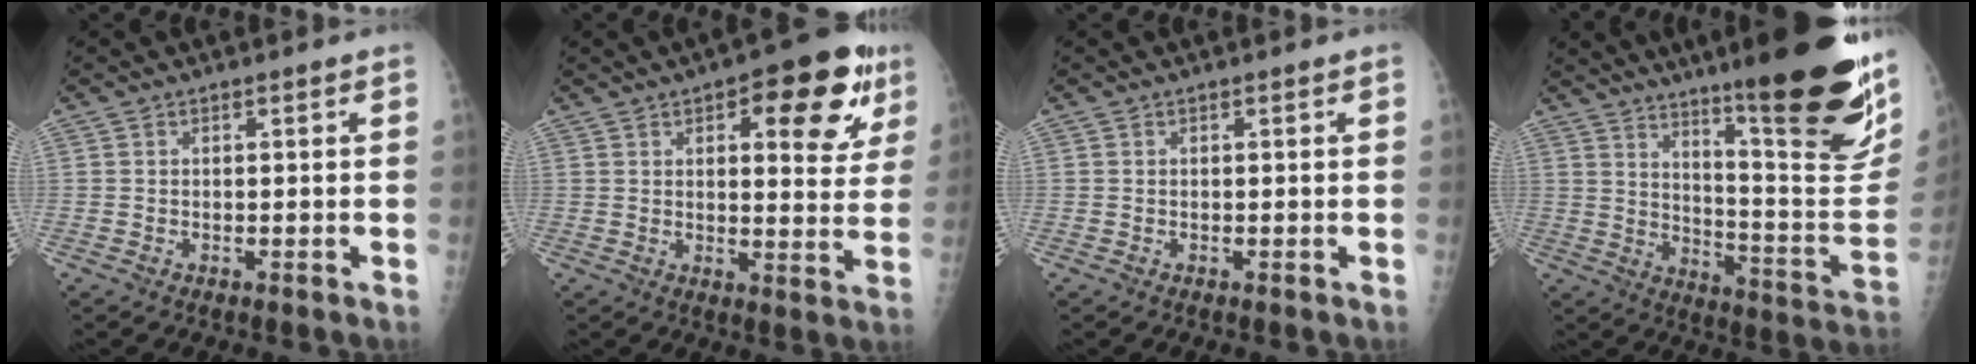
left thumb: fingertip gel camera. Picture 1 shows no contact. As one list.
[{"total": 15.1, "force": [6.8, 6.0, 12.1], "torque": [-0.105, -0.016, 0.081]}, {"total": 0.0}, {"total": 27.5, "force": [16.5, 4.7, 21.5], "torque": [-0.261, -0.084, 0.244]}]